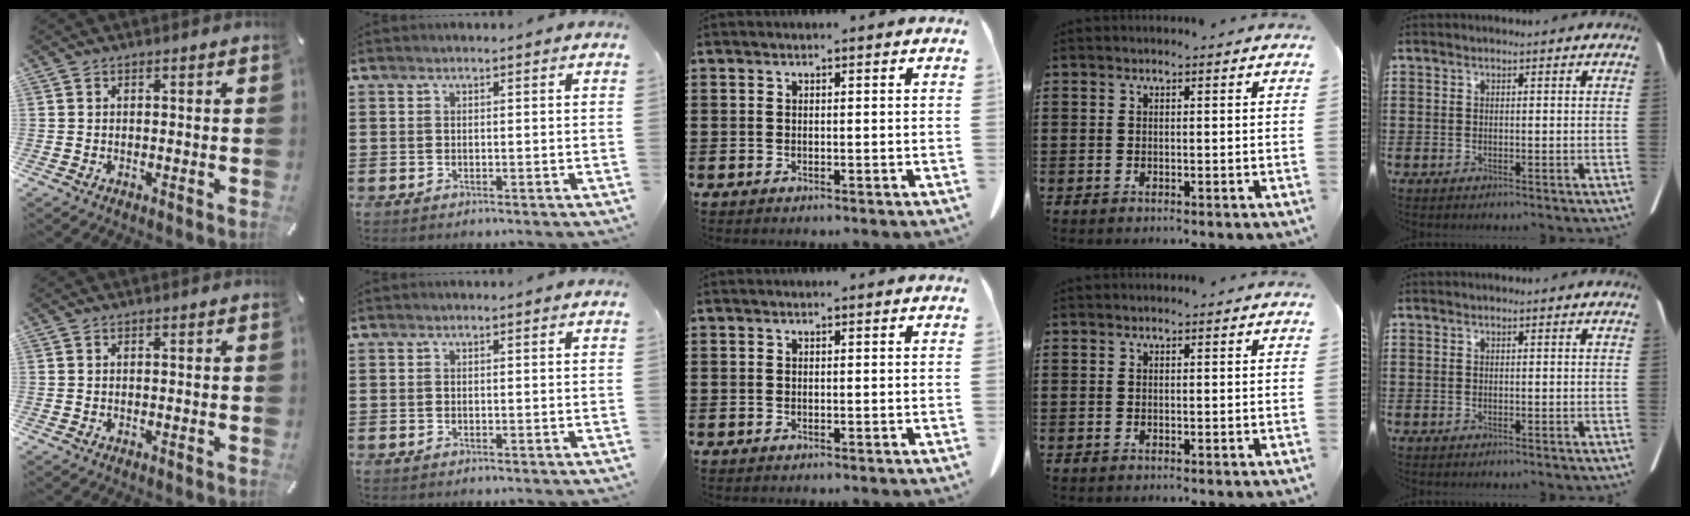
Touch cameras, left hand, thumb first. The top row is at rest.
{}